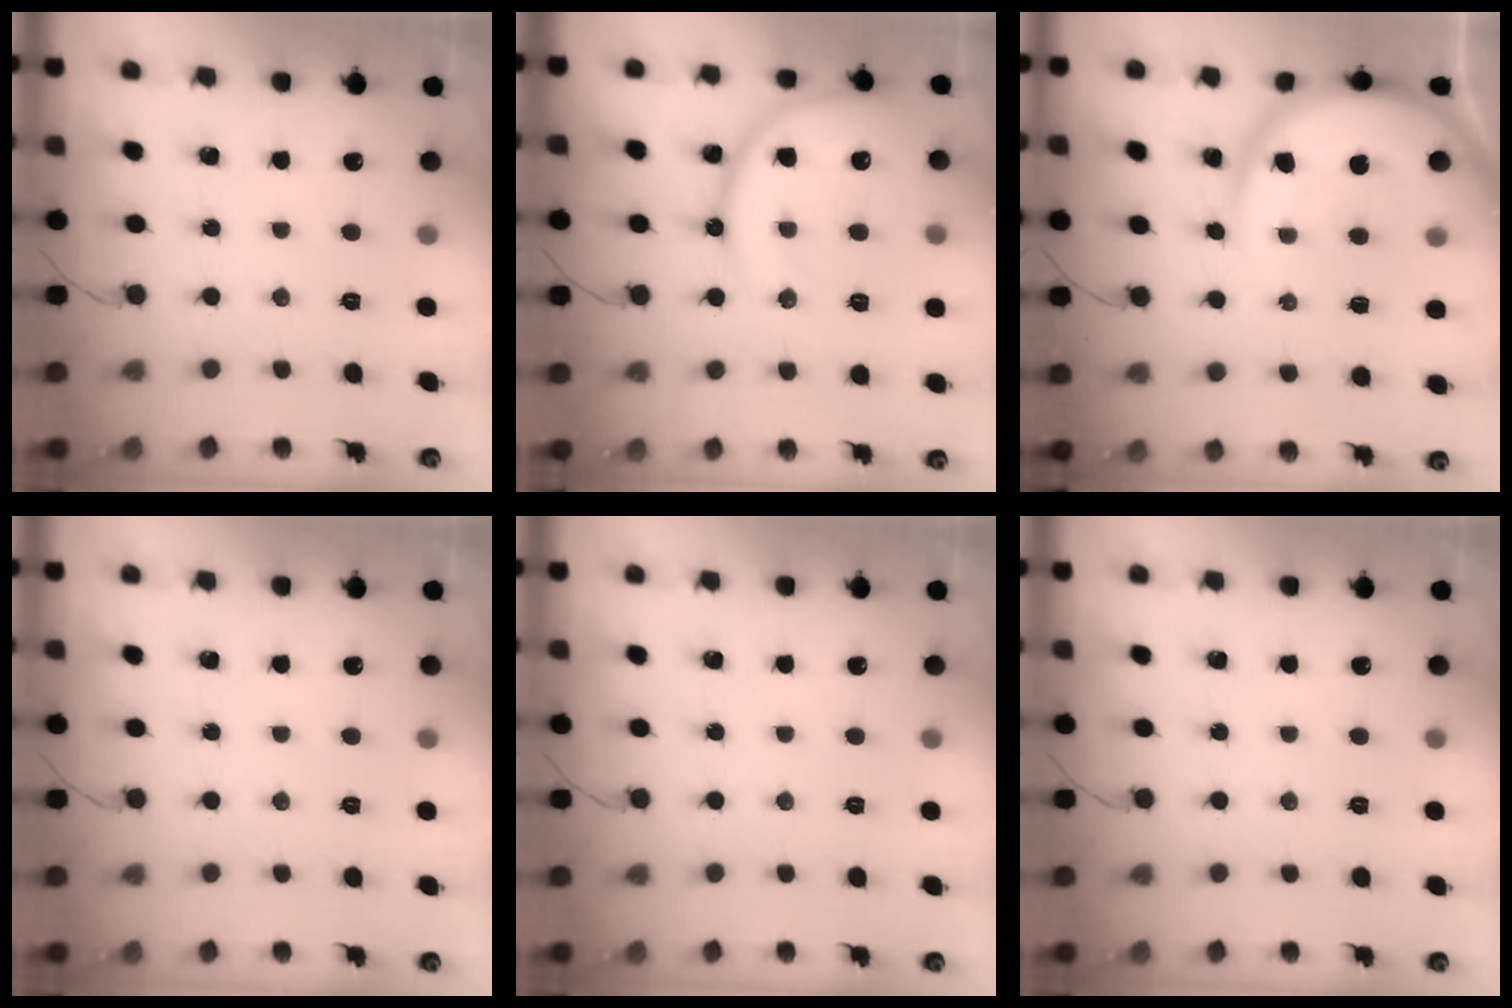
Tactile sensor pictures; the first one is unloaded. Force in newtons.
{"total": 16.2, "press": 16.2, "slide": 1.1}
{"total": 13.0, "press": 13.0, "slide": 0.8}
{"total": 0.0}
{"total": 0.0}
{"total": 0.0}